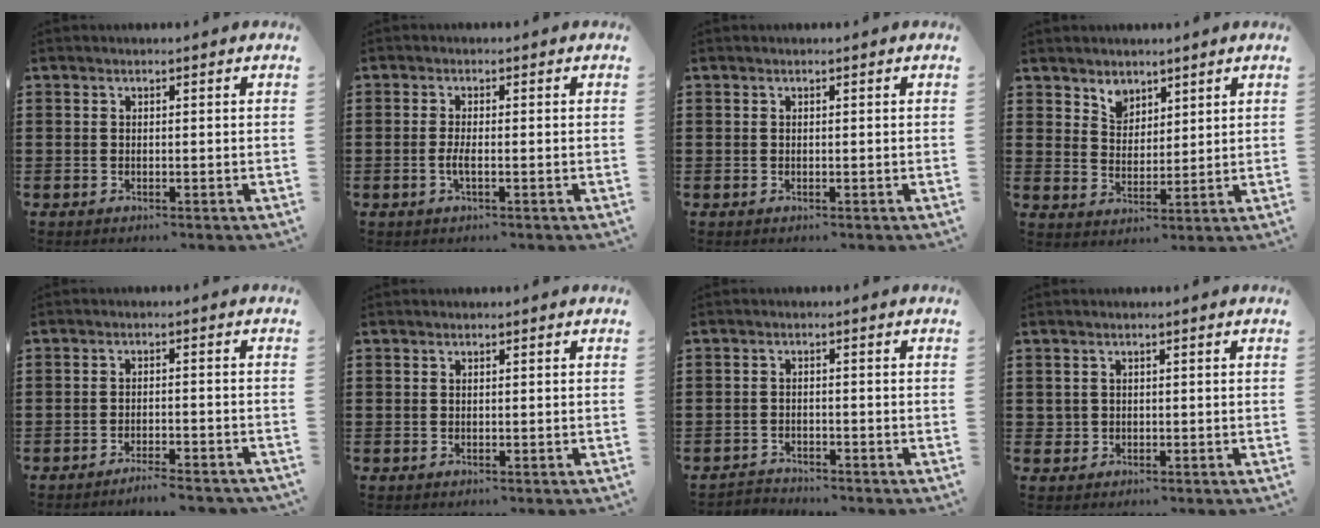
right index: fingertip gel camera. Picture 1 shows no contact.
{"total": 2.2, "force": [-0.7, 0.3, 2.1], "torque": [-0.045, -0.004, -0.014]}
{"total": 0.0}
{"total": 3.9, "force": [3.1, 2.4, 0.1], "torque": [-0.017, 0.004, 0.058]}
{"total": 3.0, "force": [-2.9, -0.1, 0.7], "torque": [-0.015, 0.001, -0.059]}
{"total": 0.0}
{"total": 2.0, "force": [-2.0, 0.3, -0.2], "torque": [-0.004, 0.002, -0.045]}
{"total": 1.1, "force": [0.1, 1.1, 0.1], "torque": [-0.005, 0.007, 0.000]}